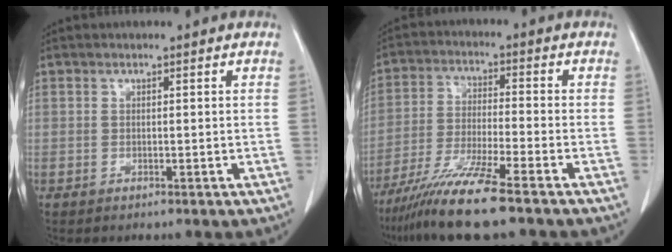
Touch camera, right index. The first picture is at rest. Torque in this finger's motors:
{"motor_torque": [1.23, -0.81, 0.56, 0.12]}